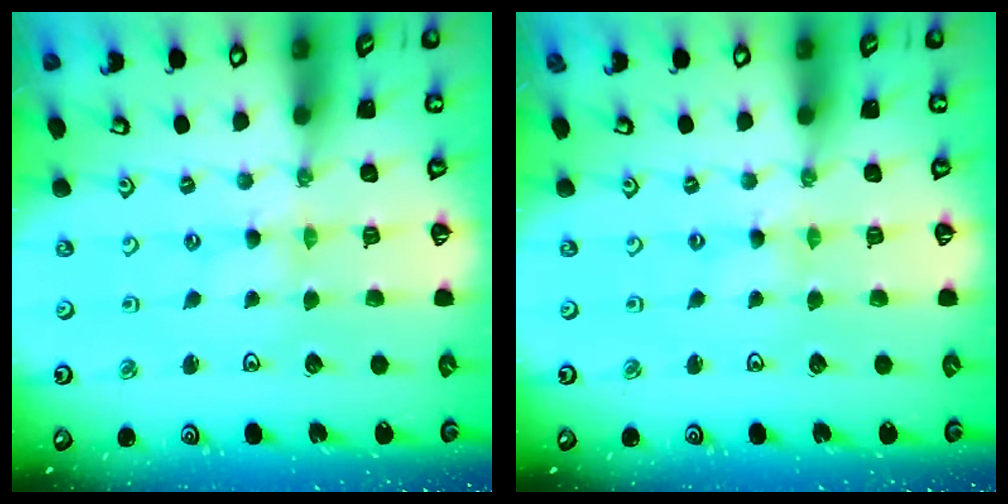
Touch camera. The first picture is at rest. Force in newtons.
{"total": 0.0}